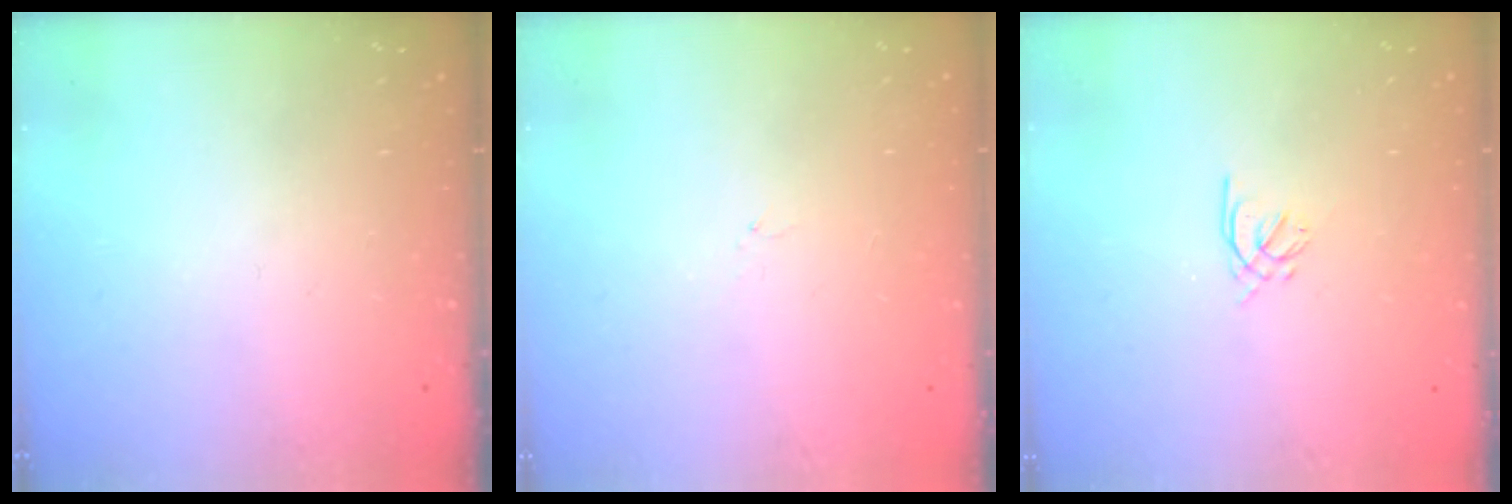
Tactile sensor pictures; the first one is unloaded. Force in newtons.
{"total": 0.0}
{"total": 1.2, "press": 1.0, "slide": 0.5}